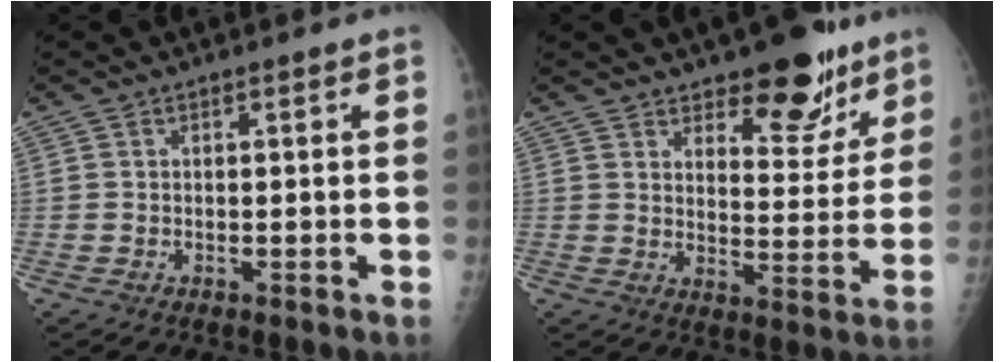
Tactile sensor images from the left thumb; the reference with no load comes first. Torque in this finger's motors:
{"motor_torque": [0.17, 0.32, 0.02, -0.25, 0.04]}